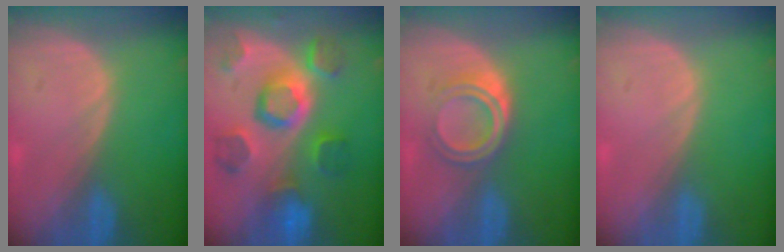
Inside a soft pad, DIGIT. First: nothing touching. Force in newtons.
{"total": 11.3, "press": 10.0, "slide": 5.3}
{"total": 5.3, "press": 4.5, "slide": 2.6}
{"total": 0.0}